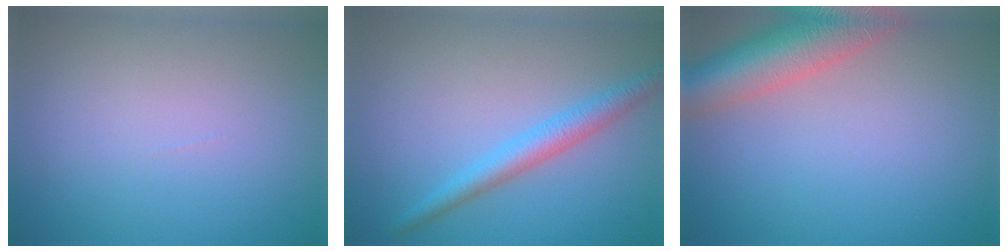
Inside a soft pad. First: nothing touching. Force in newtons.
{"total": 2.9, "press": 2.9, "slide": 0.1}
{"total": 7.7, "press": 7.7, "slide": 0.5}